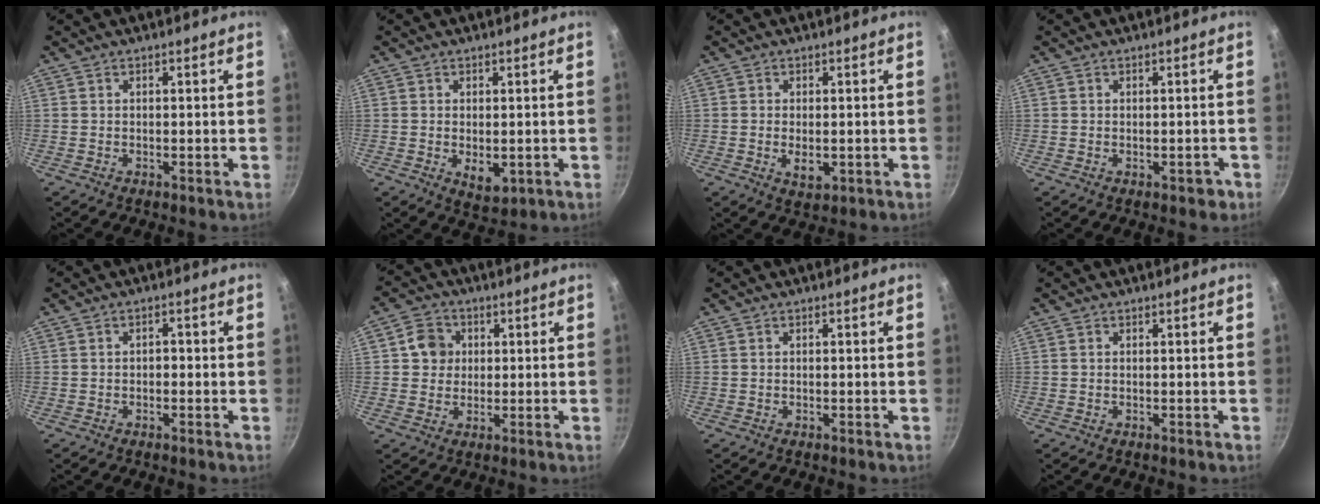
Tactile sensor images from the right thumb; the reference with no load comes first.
{"total": 4.6, "force": [-0.7, 2.8, 3.7], "torque": [-0.052, -0.012, -0.002]}
{"total": 3.7, "force": [-0.5, 2.1, 3.0], "torque": [-0.050, -0.007, -0.005]}
{"total": 2.0, "force": [-0.8, 1.1, 1.5], "torque": [-0.005, 0.008, -0.009]}
{"total": 1.4, "force": [-0.4, 1.0, 1.0], "torque": [-0.013, 0.009, -0.006]}
{"total": 5.9, "force": [1.3, 5.3, 2.1], "torque": [-0.005, 0.005, 0.015]}
{"total": 0.0}
{"total": 0.0}